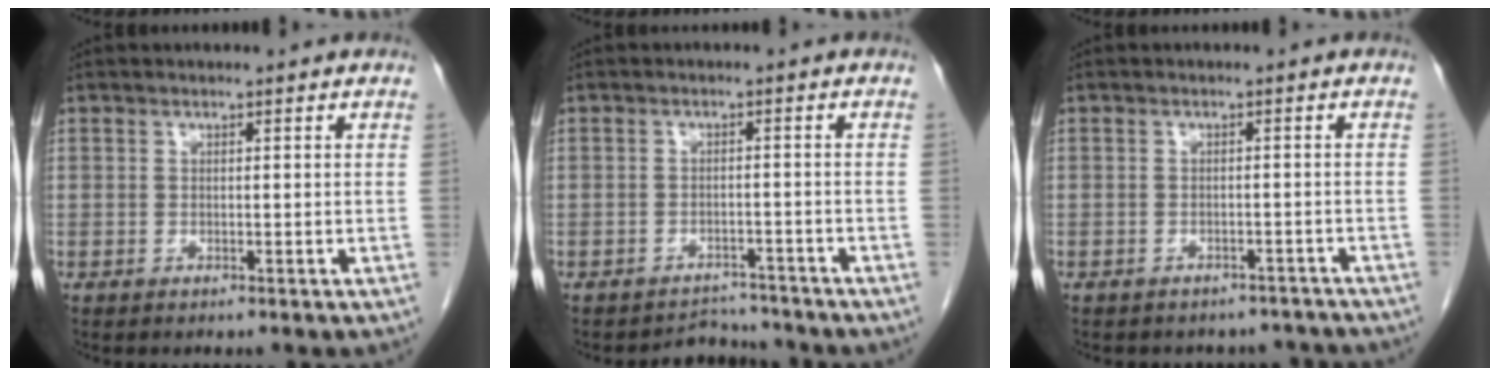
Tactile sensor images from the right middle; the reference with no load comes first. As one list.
[{"total": 3.6, "force": [-3.4, 0.6, -1.1], "torque": [0.013, 0.007, -0.046]}, {"total": 7.9, "force": [-7.1, 3.3, 0.8], "torque": [-0.011, 0.012, -0.071]}]